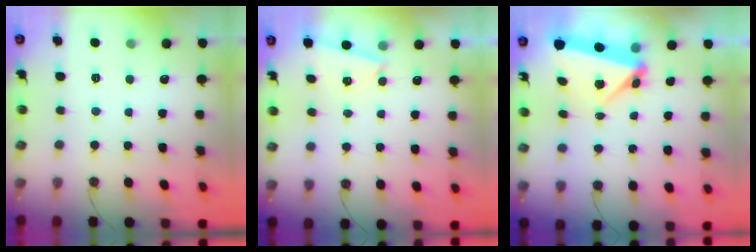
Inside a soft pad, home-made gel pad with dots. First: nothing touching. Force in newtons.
{"total": 2.9, "press": 2.1, "slide": 2.0}
{"total": 5.6, "press": 4.9, "slide": 2.6}